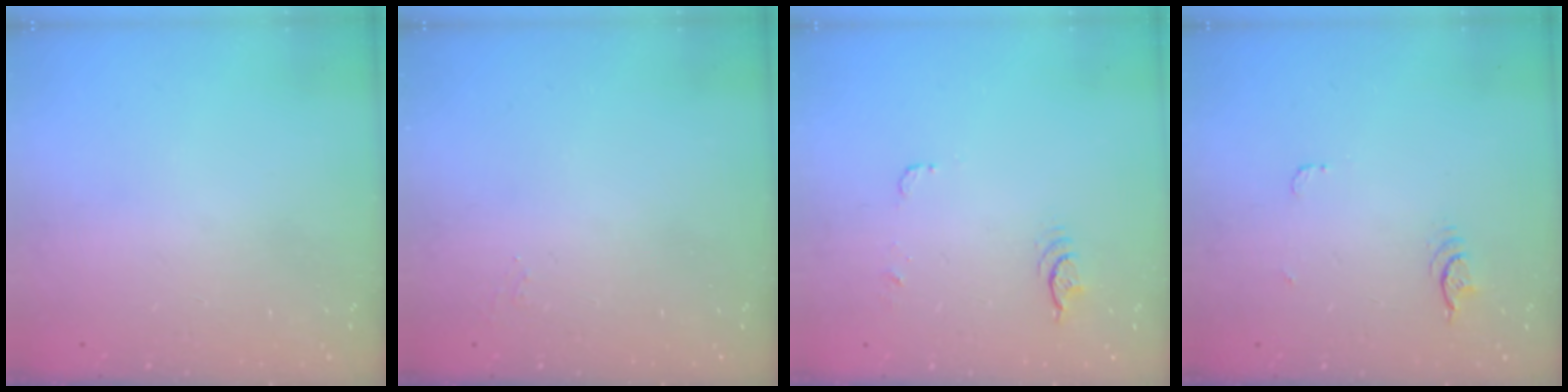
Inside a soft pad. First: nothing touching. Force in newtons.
{"total": 5.1, "press": 5.1, "slide": 0.5}
{"total": 14.3, "press": 5.9, "slide": 13.1}
{"total": 3.8, "press": 3.4, "slide": 1.6}